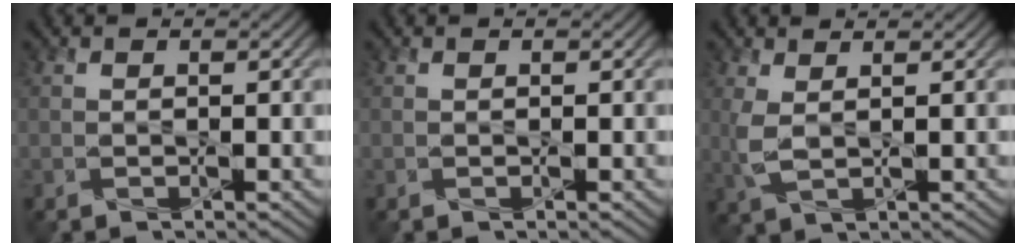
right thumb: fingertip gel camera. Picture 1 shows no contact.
{"total": 0.0}
{"total": 3.1, "force": [1.1, 1.3, 2.7], "torque": [-0.079, -0.001, 0.020]}